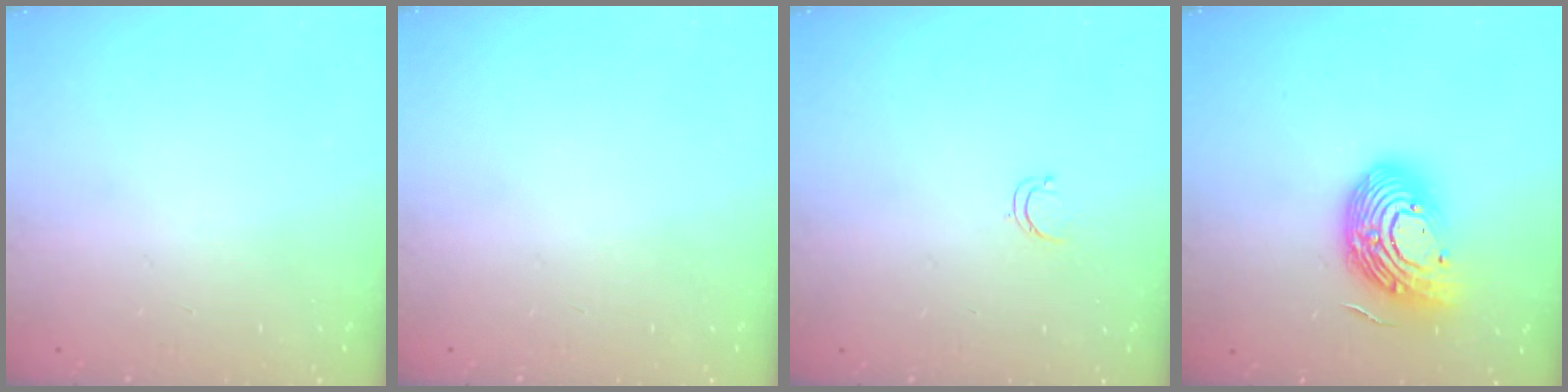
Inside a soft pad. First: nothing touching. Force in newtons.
{"total": 0.0}
{"total": 3.1, "press": 3.1, "slide": 0.4}
{"total": 16.1, "press": 16.0, "slide": 1.3}